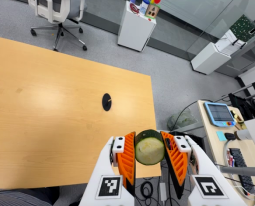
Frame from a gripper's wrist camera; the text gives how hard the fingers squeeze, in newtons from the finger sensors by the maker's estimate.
{"total": 13.6, "left": 12.7, "right": 14.5}